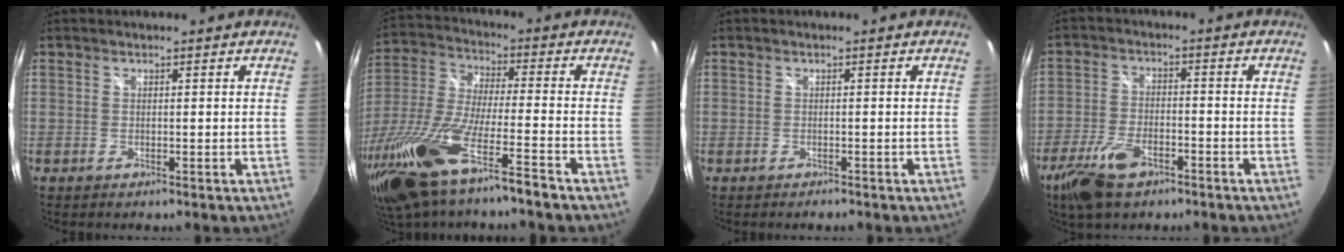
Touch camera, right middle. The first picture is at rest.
{"total": 19.7, "force": [-13.3, 2.2, 14.3], "torque": [-0.298, -0.046, -0.250]}
{"total": 0.9, "force": [-0.8, 0.4, 0.1], "torque": [-0.005, 0.002, -0.012]}
{"total": 9.9, "force": [-6.3, 4.6, 6.1], "torque": [-0.151, -0.014, -0.120]}